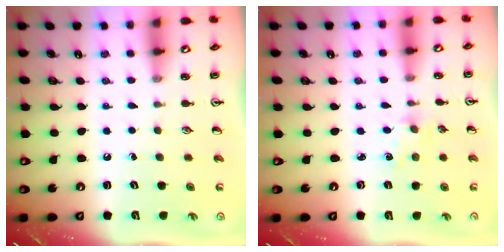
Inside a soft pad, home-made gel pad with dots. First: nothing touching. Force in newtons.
{"total": 1.9, "press": 1.8, "slide": 0.4}